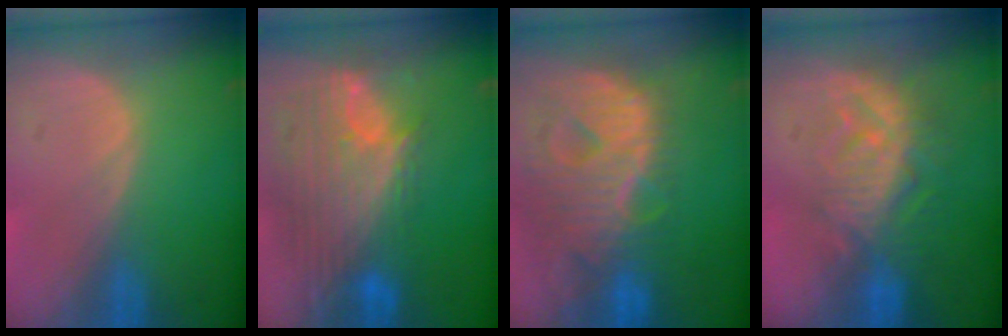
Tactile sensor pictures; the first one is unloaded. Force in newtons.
{"total": 12.1, "press": 10.2, "slide": 6.5}
{"total": 13.0, "press": 11.0, "slide": 6.8}
{"total": 9.3, "press": 8.1, "slide": 4.5}